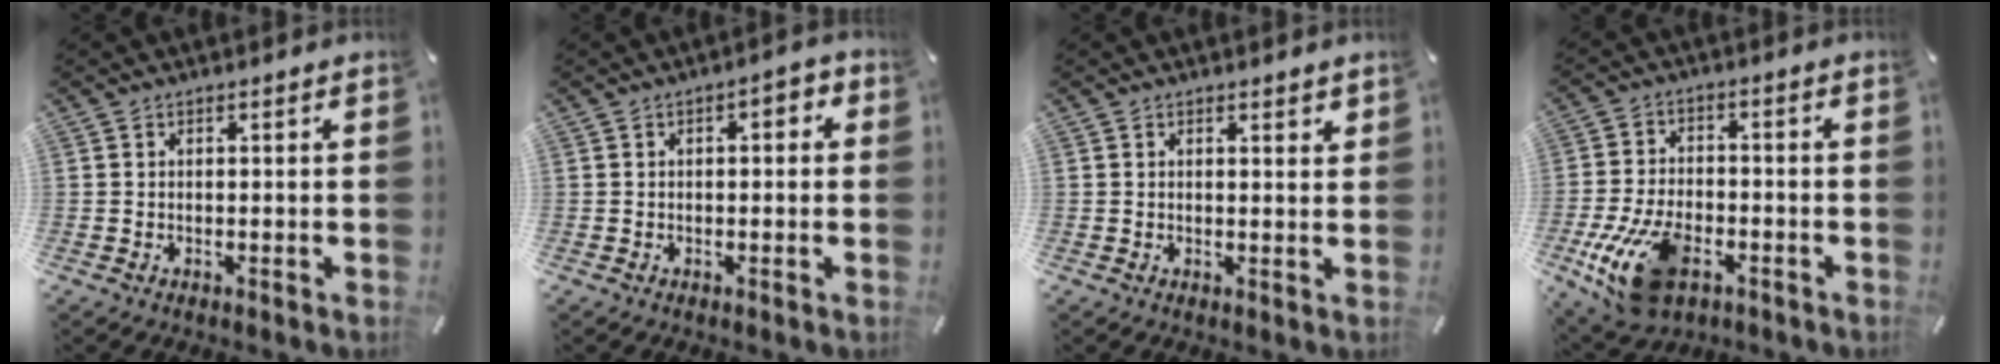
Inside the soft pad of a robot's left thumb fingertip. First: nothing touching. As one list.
[{"total": 2.7, "force": [-0.4, 1.3, 2.3], "torque": [-0.036, 0.007, -0.010]}, {"total": 1.2, "force": [1.0, 0.3, 0.6], "torque": [-0.004, -0.004, 0.016]}, {"total": 15.2, "force": [-6.4, 8.7, 10.7], "torque": [-0.212, 0.017, -0.107]}]